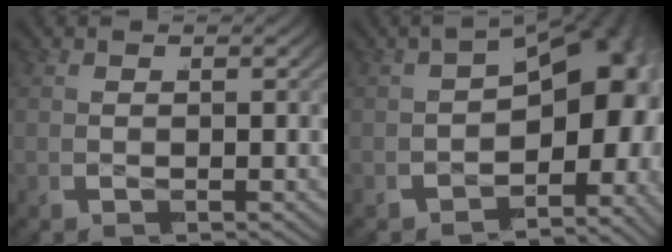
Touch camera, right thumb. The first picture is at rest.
{"total": 14.1, "force": [-1.8, 9.2, 10.6], "torque": [-0.147, -0.022, -0.023]}